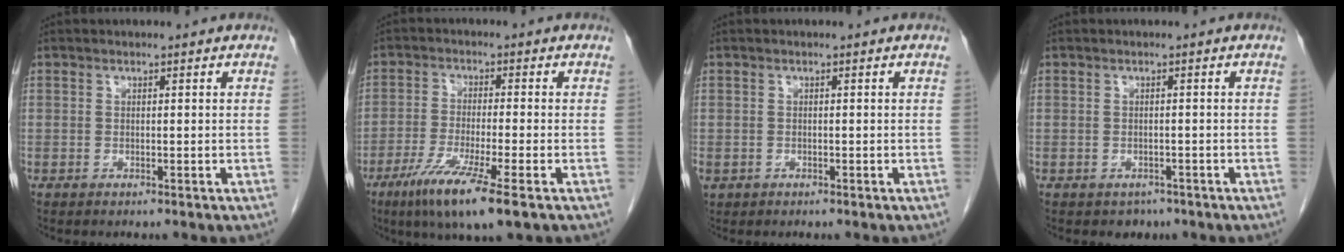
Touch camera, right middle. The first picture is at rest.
{"total": 9.9, "force": [-5.5, 0.1, 8.2], "torque": [-0.158, -0.030, -0.095]}
{"total": 1.3, "force": [-0.5, 1.1, 0.5], "torque": [-0.014, 0.002, -0.003]}
{"total": 2.0, "force": [-1.3, 1.5, 0.3], "torque": [-0.006, 0.004, -0.014]}